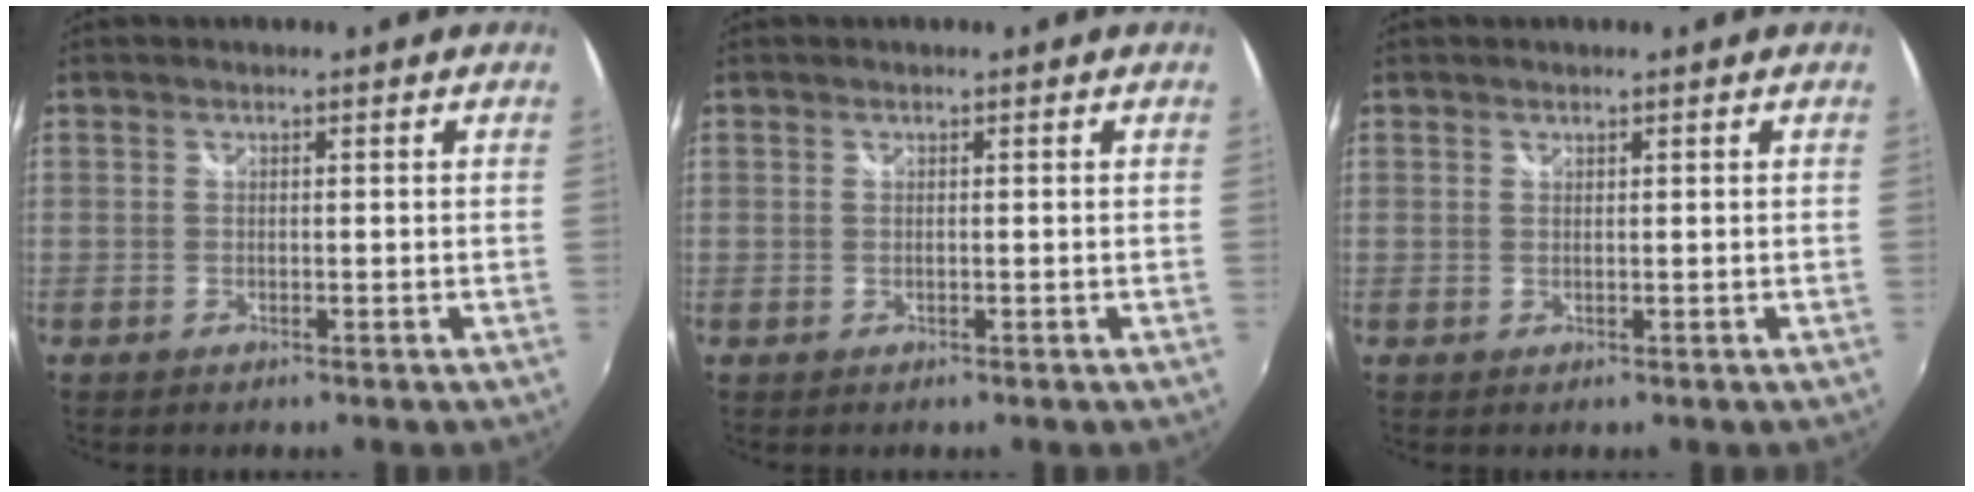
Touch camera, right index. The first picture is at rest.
{"total": 0.0}
{"total": 0.0}